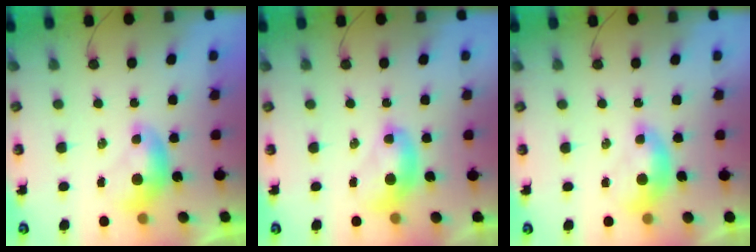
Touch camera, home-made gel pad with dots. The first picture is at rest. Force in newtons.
{"total": 2.7, "press": 2.7, "slide": 0.1}
{"total": 1.5, "press": 1.4, "slide": 0.6}